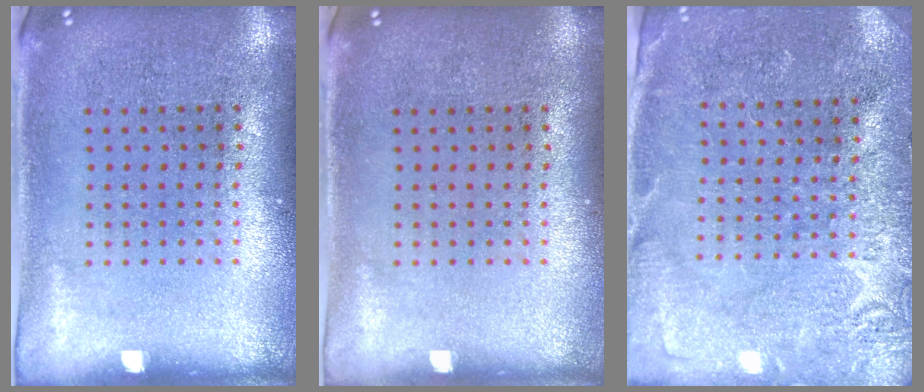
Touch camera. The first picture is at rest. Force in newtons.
{"total": 0.0}
{"total": 2.7, "press": 2.7, "slide": 0.2}